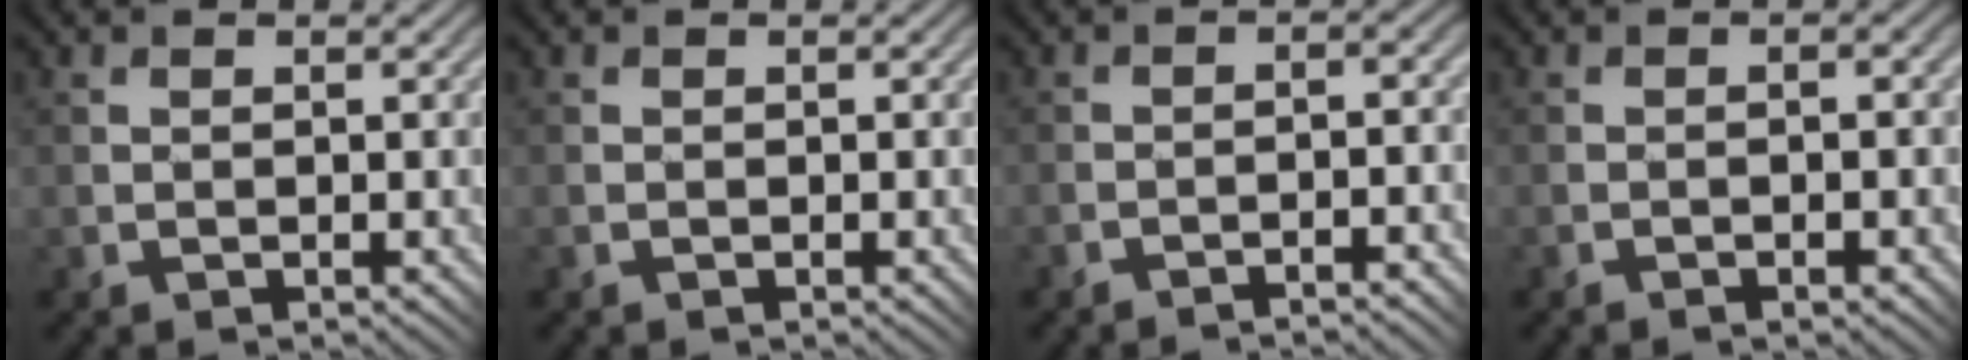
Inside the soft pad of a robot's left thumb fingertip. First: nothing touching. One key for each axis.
{"total": 0.0}
{"total": 3.1, "fx": -2.4, "fy": 0.0, "fz": 2.0, "tx": -0.032, "ty": 0.009, "tz": -0.044}
{"total": 3.5, "fx": -1.6, "fy": 0.8, "fz": 3.0, "tx": -0.036, "ty": 0.005, "tz": -0.016}